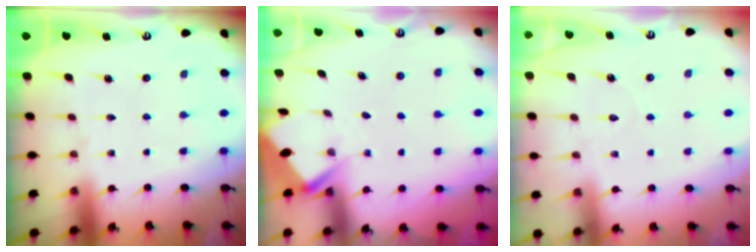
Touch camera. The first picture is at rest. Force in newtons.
{"total": 2.7, "press": 2.7, "slide": 0.3}
{"total": 5.7, "press": 5.7, "slide": 0.7}